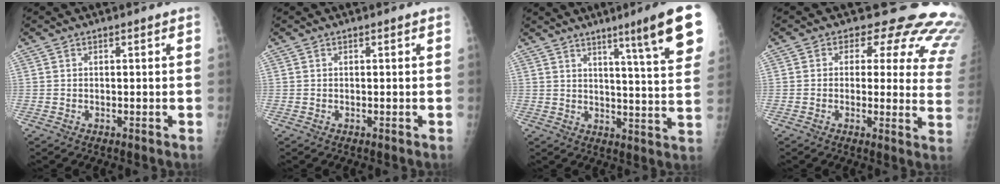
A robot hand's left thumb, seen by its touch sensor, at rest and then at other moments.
{"total": 0.0}
{"total": 14.8, "force": [8.1, 0.6, 12.4], "torque": [-0.158, -0.039, 0.108]}
{"total": 16.9, "force": [11.9, 8.4, 8.5], "torque": [-0.042, -0.056, 0.098]}